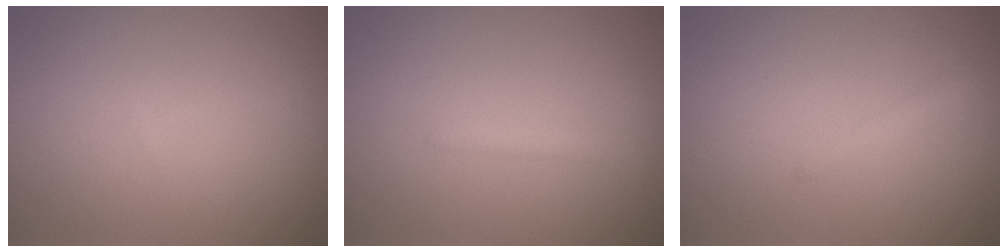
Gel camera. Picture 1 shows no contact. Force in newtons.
{"total": 1.3, "press": 1.3, "slide": 0.1}
{"total": 0.8, "press": 0.8, "slide": 0.1}